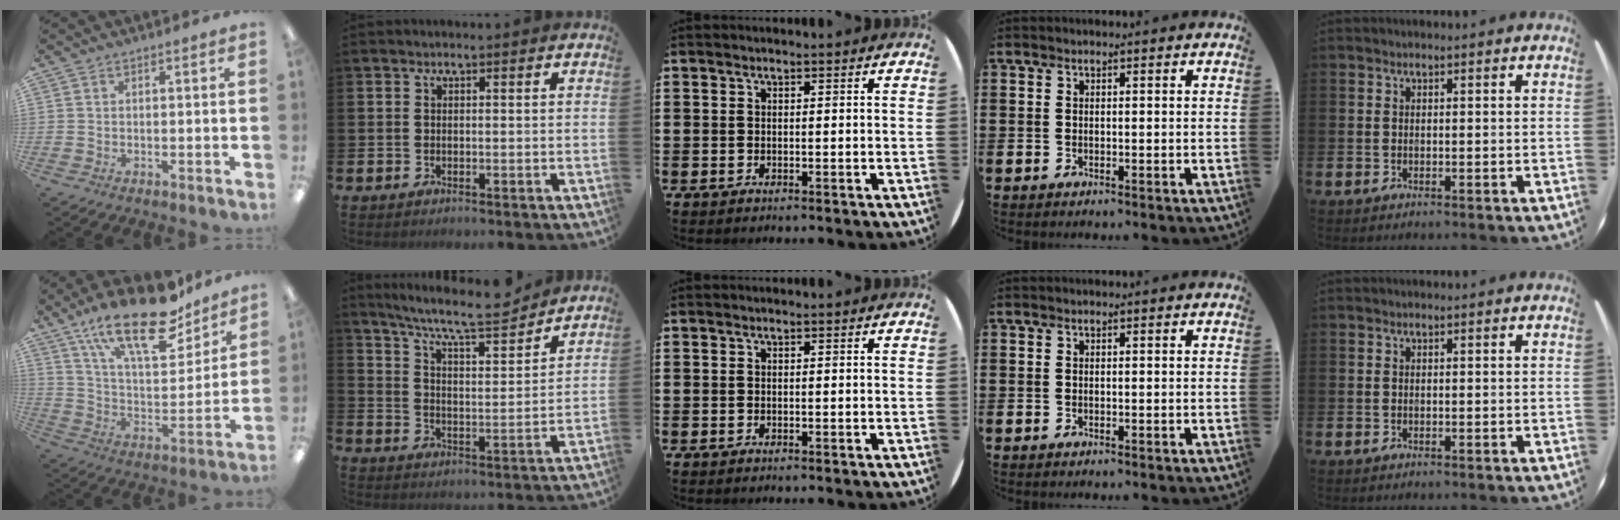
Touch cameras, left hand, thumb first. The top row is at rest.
{"thumb": {"total": 23.4, "force": [15.9, 8.9, 14.6], "torque": [-0.238, -0.091, 0.272]}, "index": {"total": 8.7, "force": [8.0, 1.1, 3.4], "torque": [-0.089, -0.053, 0.138]}}